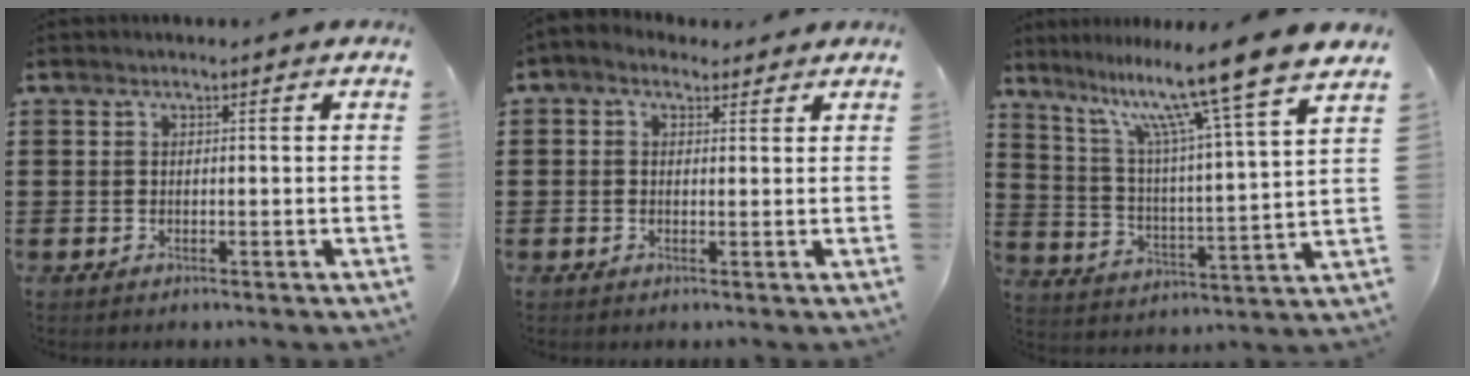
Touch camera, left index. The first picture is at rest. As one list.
[{"total": 1.4, "force": [0.5, 1.1, 0.7], "torque": [-0.019, 0.007, 0.009]}, {"total": 13.0, "force": [10.4, -0.8, 7.8], "torque": [-0.170, -0.072, 0.163]}]